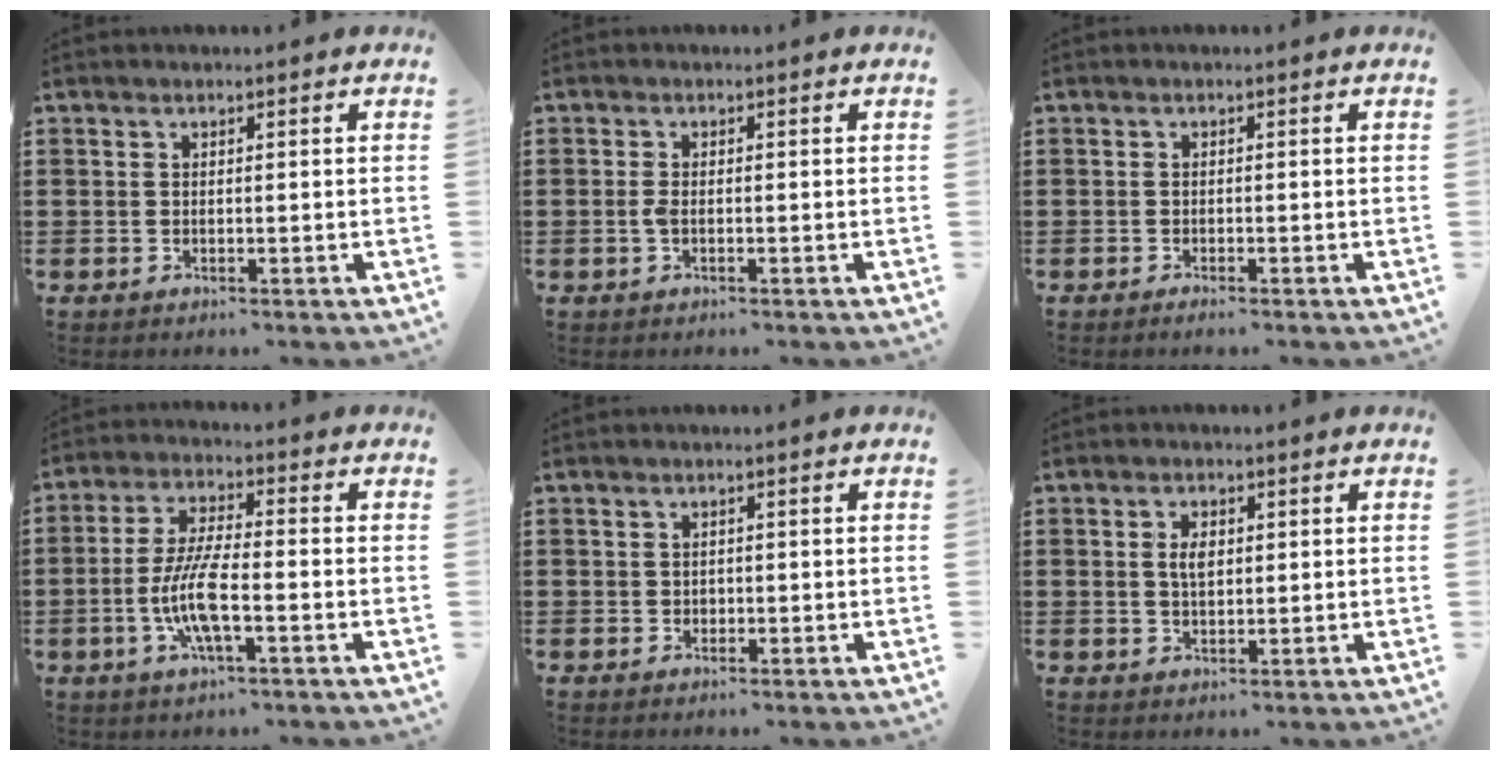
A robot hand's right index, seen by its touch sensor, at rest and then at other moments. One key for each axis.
{"total": 1.3, "fx": -0.4, "fy": 0.4, "fz": 1.2, "tx": -0.030, "ty": -0.004, "tz": -0.008}
{"total": 0.7, "fx": -0.7, "fy": -0.1, "fz": 0.2, "tx": -0.006, "ty": -0.004, "tz": -0.012}
{"total": 8.3, "fx": -2.4, "fy": 2.1, "fz": 7.6, "tx": -0.168, "ty": -0.011, "tz": -0.052}
{"total": 0.8, "fx": 0.2, "fy": 0.8, "fz": 0.2, "tx": -0.006, "ty": 0.004, "tz": 0.004}
{"total": 2.6, "fx": 0.5, "fy": 1.3, "fz": 2.2, "tx": -0.039, "ty": 0.004, "tz": 0.005}